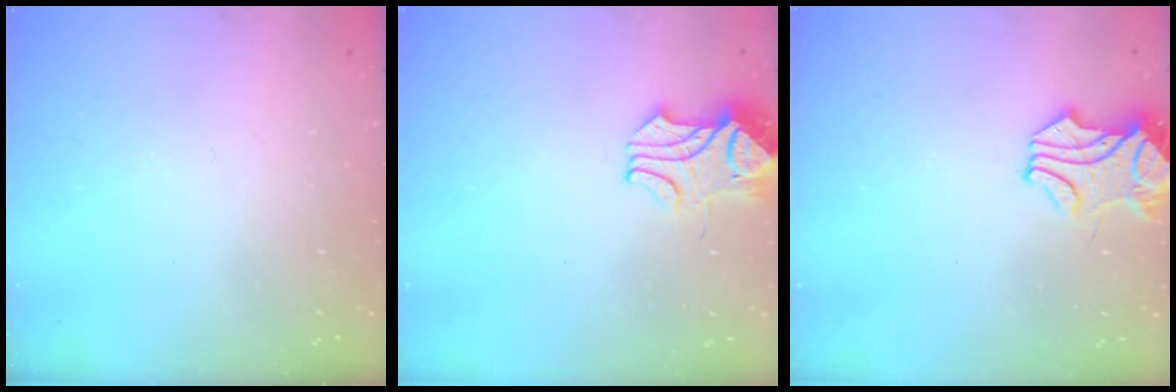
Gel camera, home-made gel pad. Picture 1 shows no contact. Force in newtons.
{"total": 2.4, "press": 2.3, "slide": 0.9}
{"total": 1.9, "press": 1.8, "slide": 0.6}